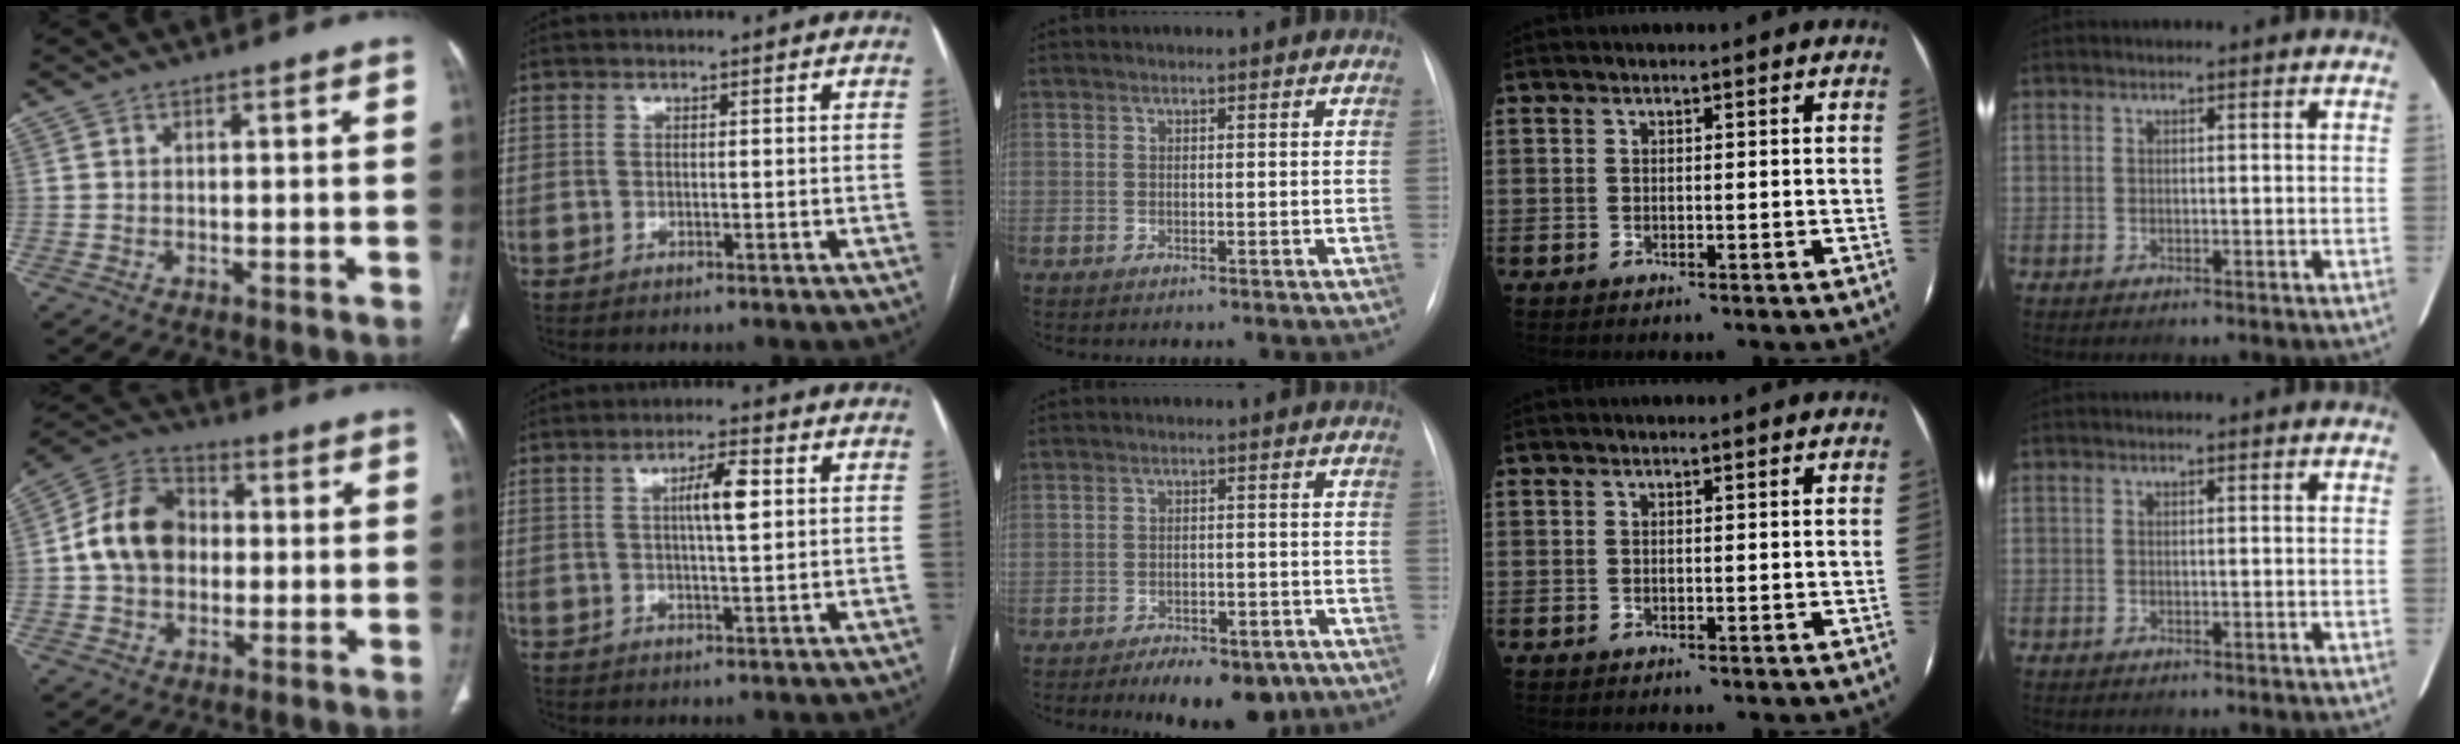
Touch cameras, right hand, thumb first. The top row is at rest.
{"thumb": {"total": 12.5, "force": [0.2, 9.7, 7.9], "torque": [-0.124, 0.029, -0.005]}, "index": {"total": 5.2, "force": [1.2, 0.7, 5.1], "torque": [-0.089, 0.006, 0.020]}, "middle": {"total": 9.7, "force": [-7.0, 4.4, 5.1], "torque": [-0.055, 0.010, -0.096]}}